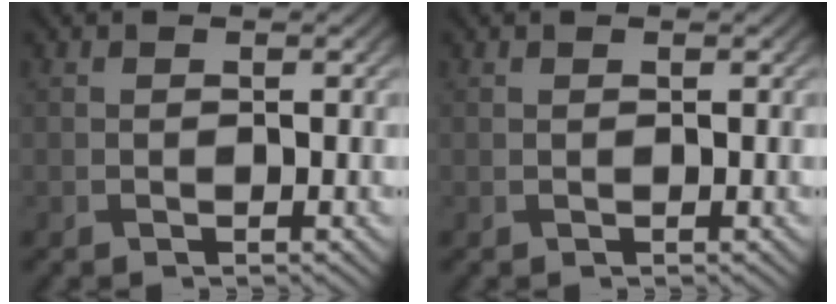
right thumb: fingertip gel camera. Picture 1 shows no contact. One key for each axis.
{"total": 0.0}